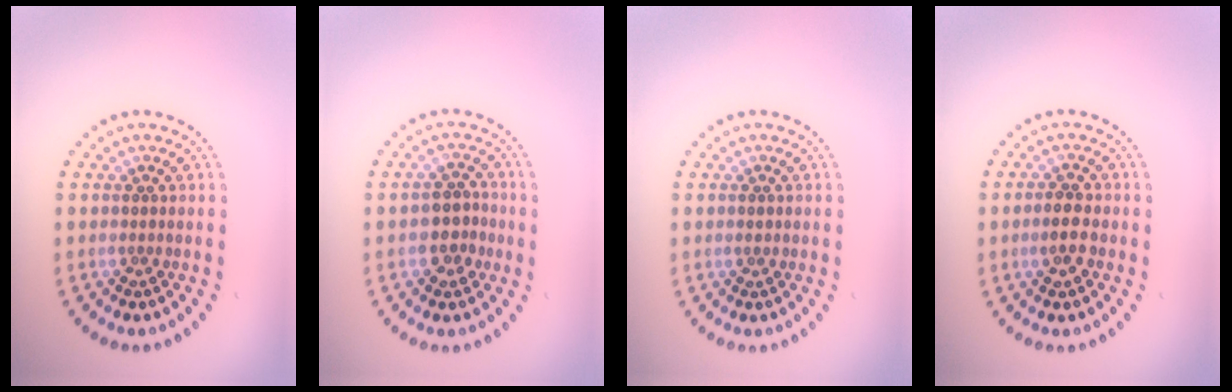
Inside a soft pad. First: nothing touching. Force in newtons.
{"total": 2.7, "press": 2.6, "slide": 0.7}
{"total": 0.8, "press": 0.8, "slide": 0.2}
{"total": 2.3, "press": 2.3, "slide": 0.3}